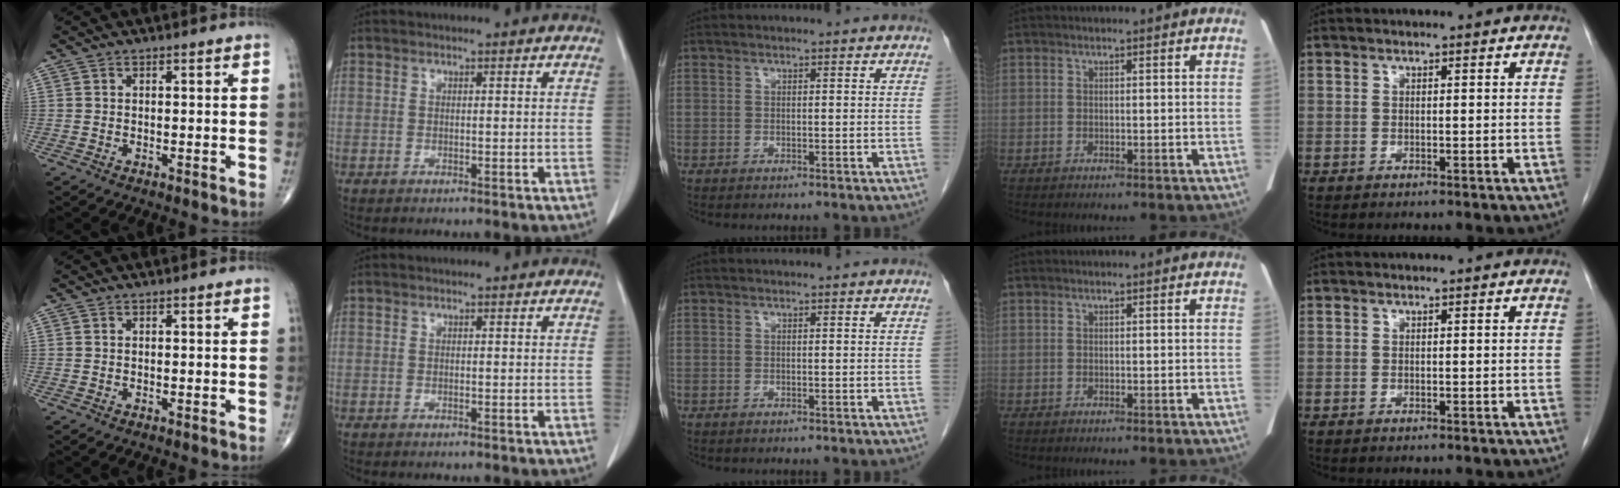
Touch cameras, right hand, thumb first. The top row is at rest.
{}